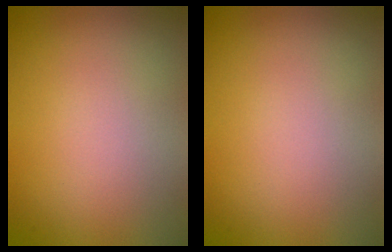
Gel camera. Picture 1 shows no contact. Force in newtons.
{"total": 0.0}